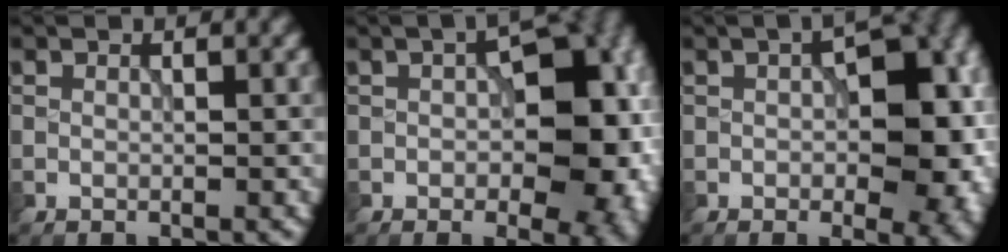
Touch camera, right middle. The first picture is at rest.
{"total": 11.7, "force": [-0.4, 6.8, 9.6], "torque": [-0.091, 0.007, -0.006]}
{"total": 10.6, "force": [-0.1, 5.5, 9.0], "torque": [-0.099, 0.010, 0.000]}